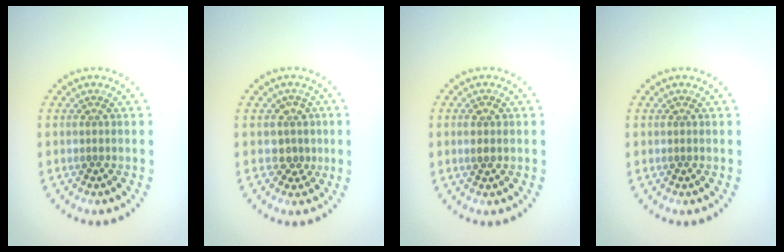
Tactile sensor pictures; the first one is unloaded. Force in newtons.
{"total": 2.0, "press": 1.7, "slide": 1.1}
{"total": 1.4, "press": 1.3, "slide": 0.4}
{"total": 0.0}